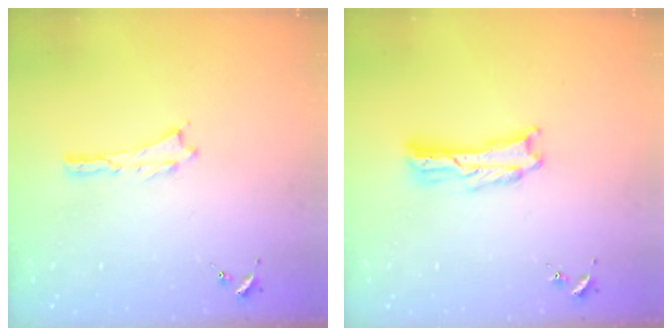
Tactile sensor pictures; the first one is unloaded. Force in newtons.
{"total": 2.8, "press": 2.7, "slide": 0.4}